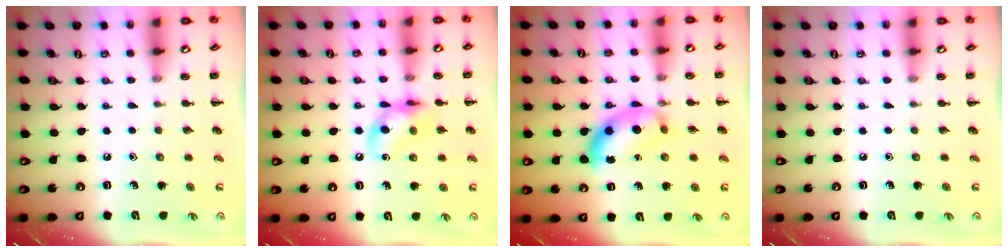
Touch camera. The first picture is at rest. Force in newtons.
{"total": 13.1, "press": 12.9, "slide": 2.4}
{"total": 10.7, "press": 10.7, "slide": 0.5}
{"total": 0.0}